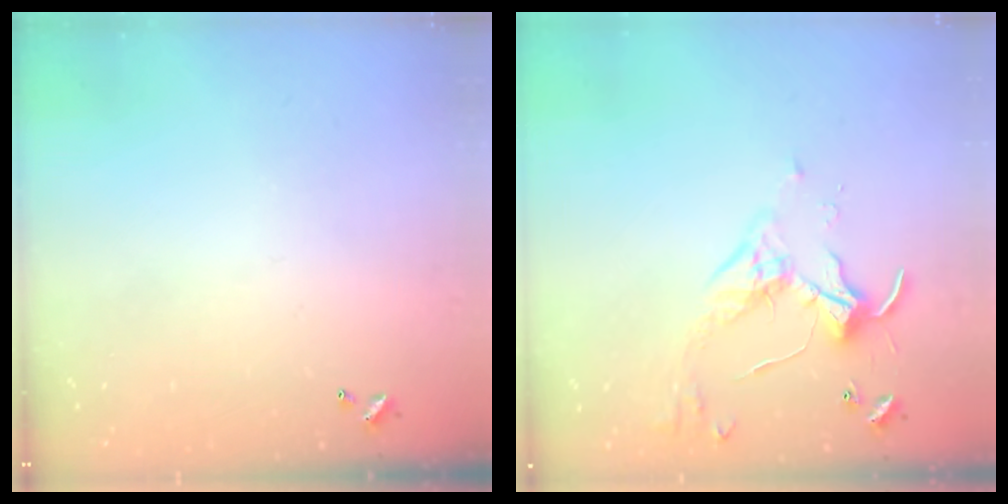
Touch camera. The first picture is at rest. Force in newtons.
{"total": 3.6, "press": 3.5, "slide": 0.7}